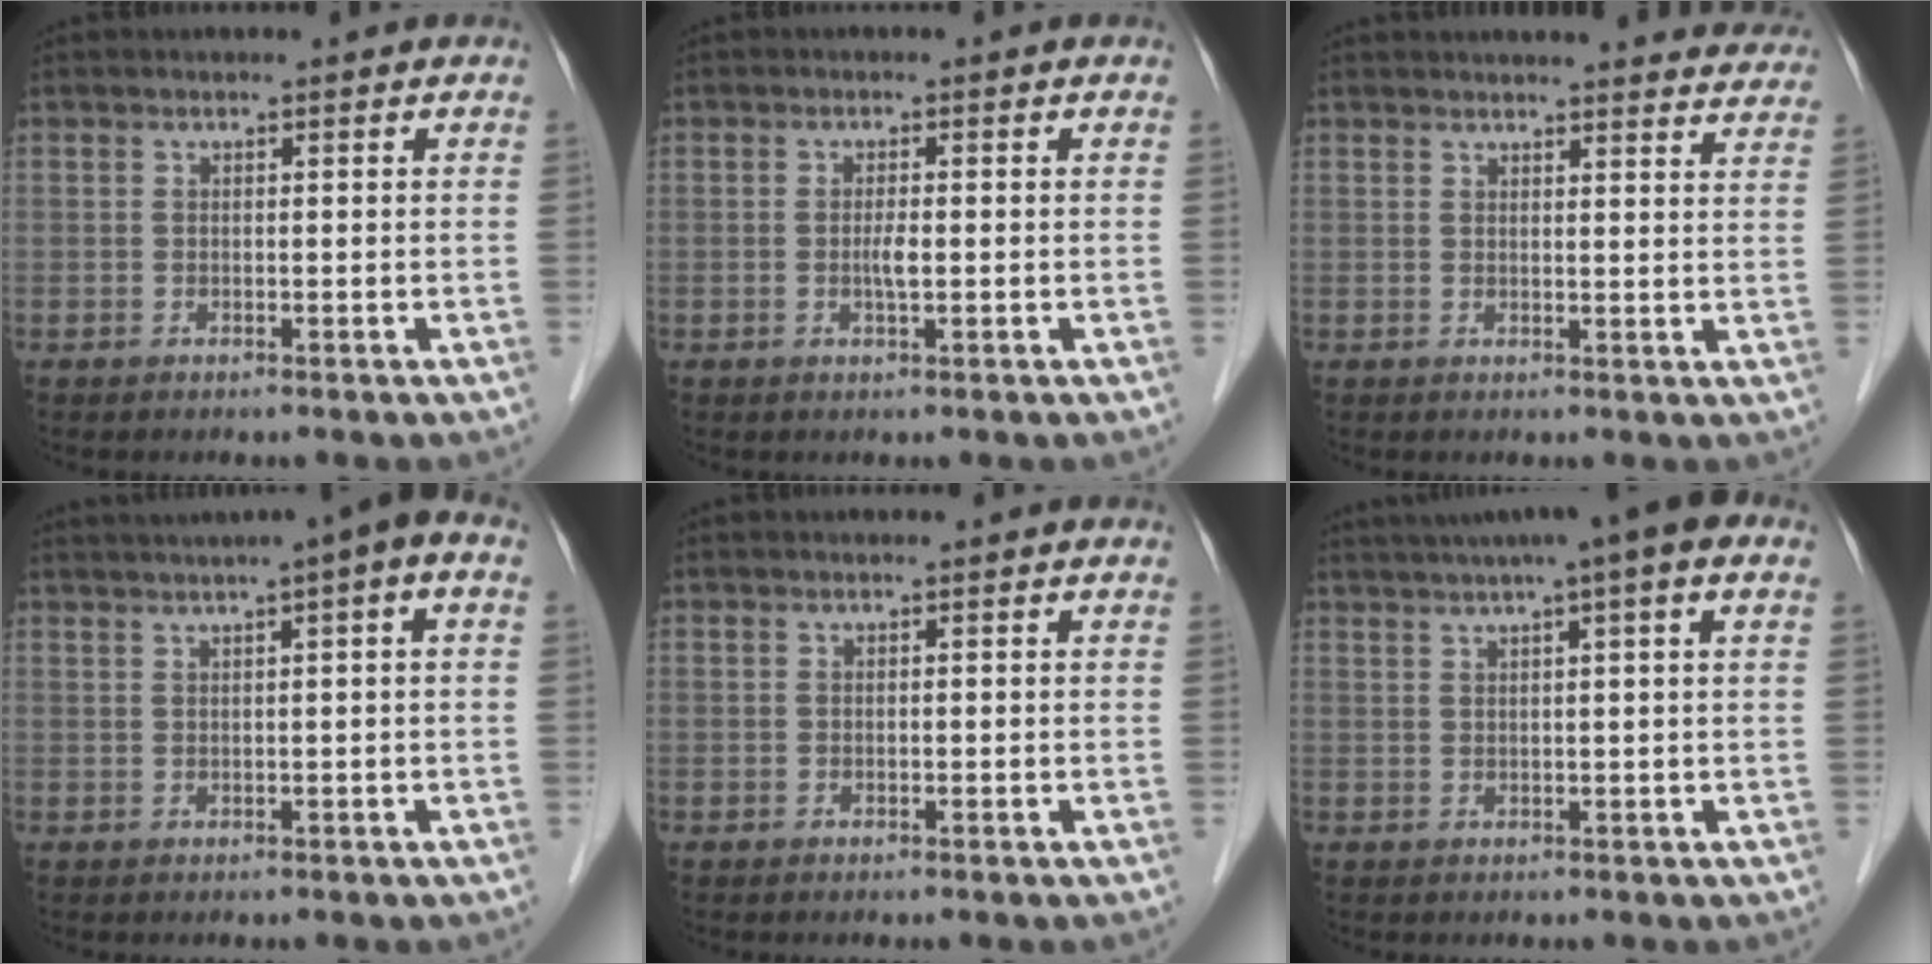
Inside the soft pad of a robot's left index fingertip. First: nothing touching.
{"total": 1.8, "force": [-0.2, 0.2, 1.7], "torque": [-0.035, -0.001, -0.005]}
{"total": 19.2, "force": [18.5, 2.5, 4.6], "torque": [-0.046, -0.028, 0.203]}
{"total": 6.9, "force": [3.4, 0.1, 6.0], "torque": [-0.086, 0.033, 0.048]}
{"total": 0.0}
{"total": 9.4, "force": [5.8, 0.4, 7.5], "torque": [-0.117, 0.038, 0.077]}